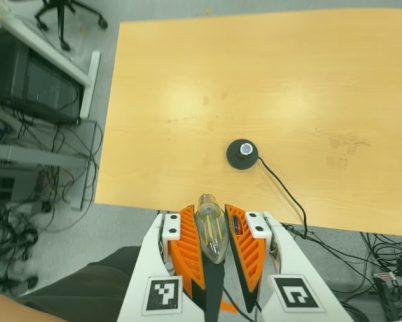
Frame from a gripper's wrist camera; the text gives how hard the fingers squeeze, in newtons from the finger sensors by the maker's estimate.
{"total": 14.5, "left": 16.5, "right": 12.6}